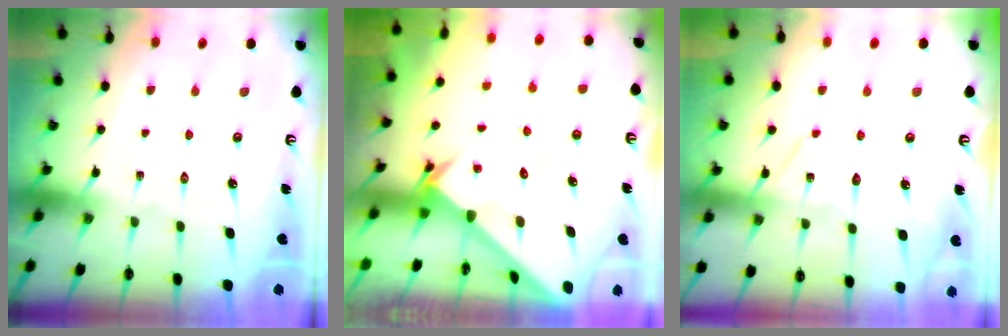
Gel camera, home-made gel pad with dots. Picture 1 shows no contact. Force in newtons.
{"total": 2.6, "press": 2.6, "slide": 0.2}
{"total": 8.4, "press": 8.3, "slide": 0.6}